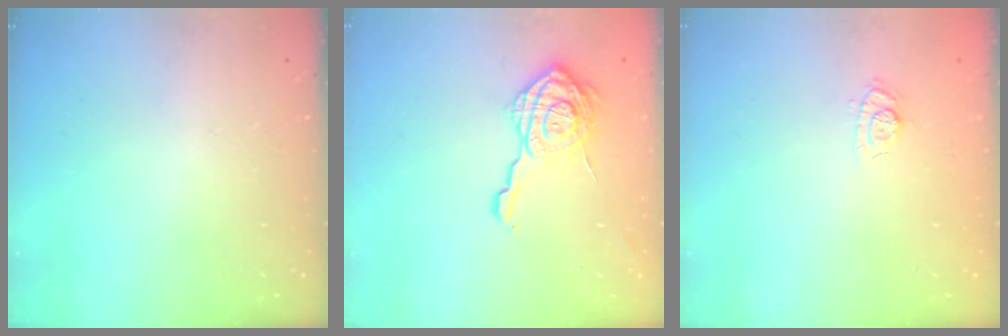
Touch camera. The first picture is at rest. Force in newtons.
{"total": 17.7, "press": 17.6, "slide": 0.9}
{"total": 7.9, "press": 7.7, "slide": 1.6}